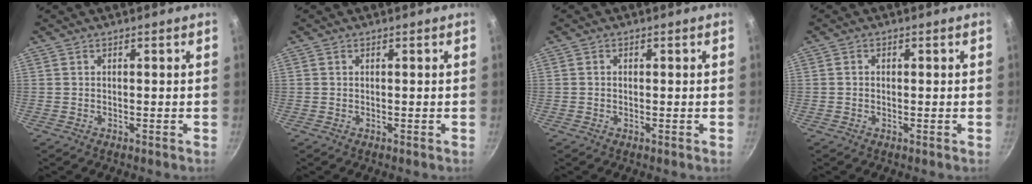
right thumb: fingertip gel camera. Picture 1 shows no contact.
{"total": 0.0}
{"total": 0.6, "force": [-0.1, 0.5, 0.3], "torque": [-0.005, 0.004, -0.001]}
{"total": 0.9, "force": [-0.1, 0.8, 0.5], "torque": [-0.007, 0.005, -0.002]}